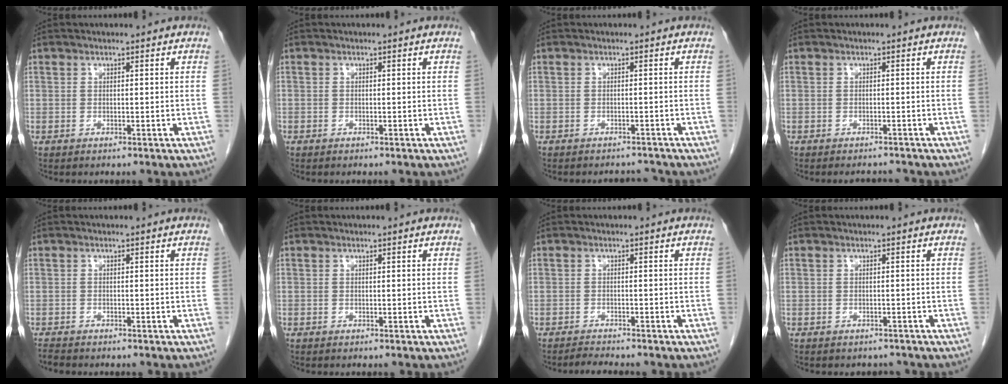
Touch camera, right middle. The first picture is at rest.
{"total": 0.0}
{"total": 2.3, "force": [-2.2, 0.3, -0.3], "torque": [0.006, -0.007, -0.030]}
{"total": 1.8, "force": [-1.8, 0.2, 0.1], "torque": [0.000, -0.008, -0.021]}
{"total": 1.4, "force": [-1.3, 0.4, 0.4], "torque": [-0.013, -0.004, -0.021]}
{"total": 0.0}
{"total": 1.8, "force": [-1.8, -0.3, 0.3], "torque": [-0.014, -0.011, -0.031]}
{"total": 2.8, "force": [-2.5, 1.2, 0.3], "torque": [-0.007, -0.001, -0.032]}